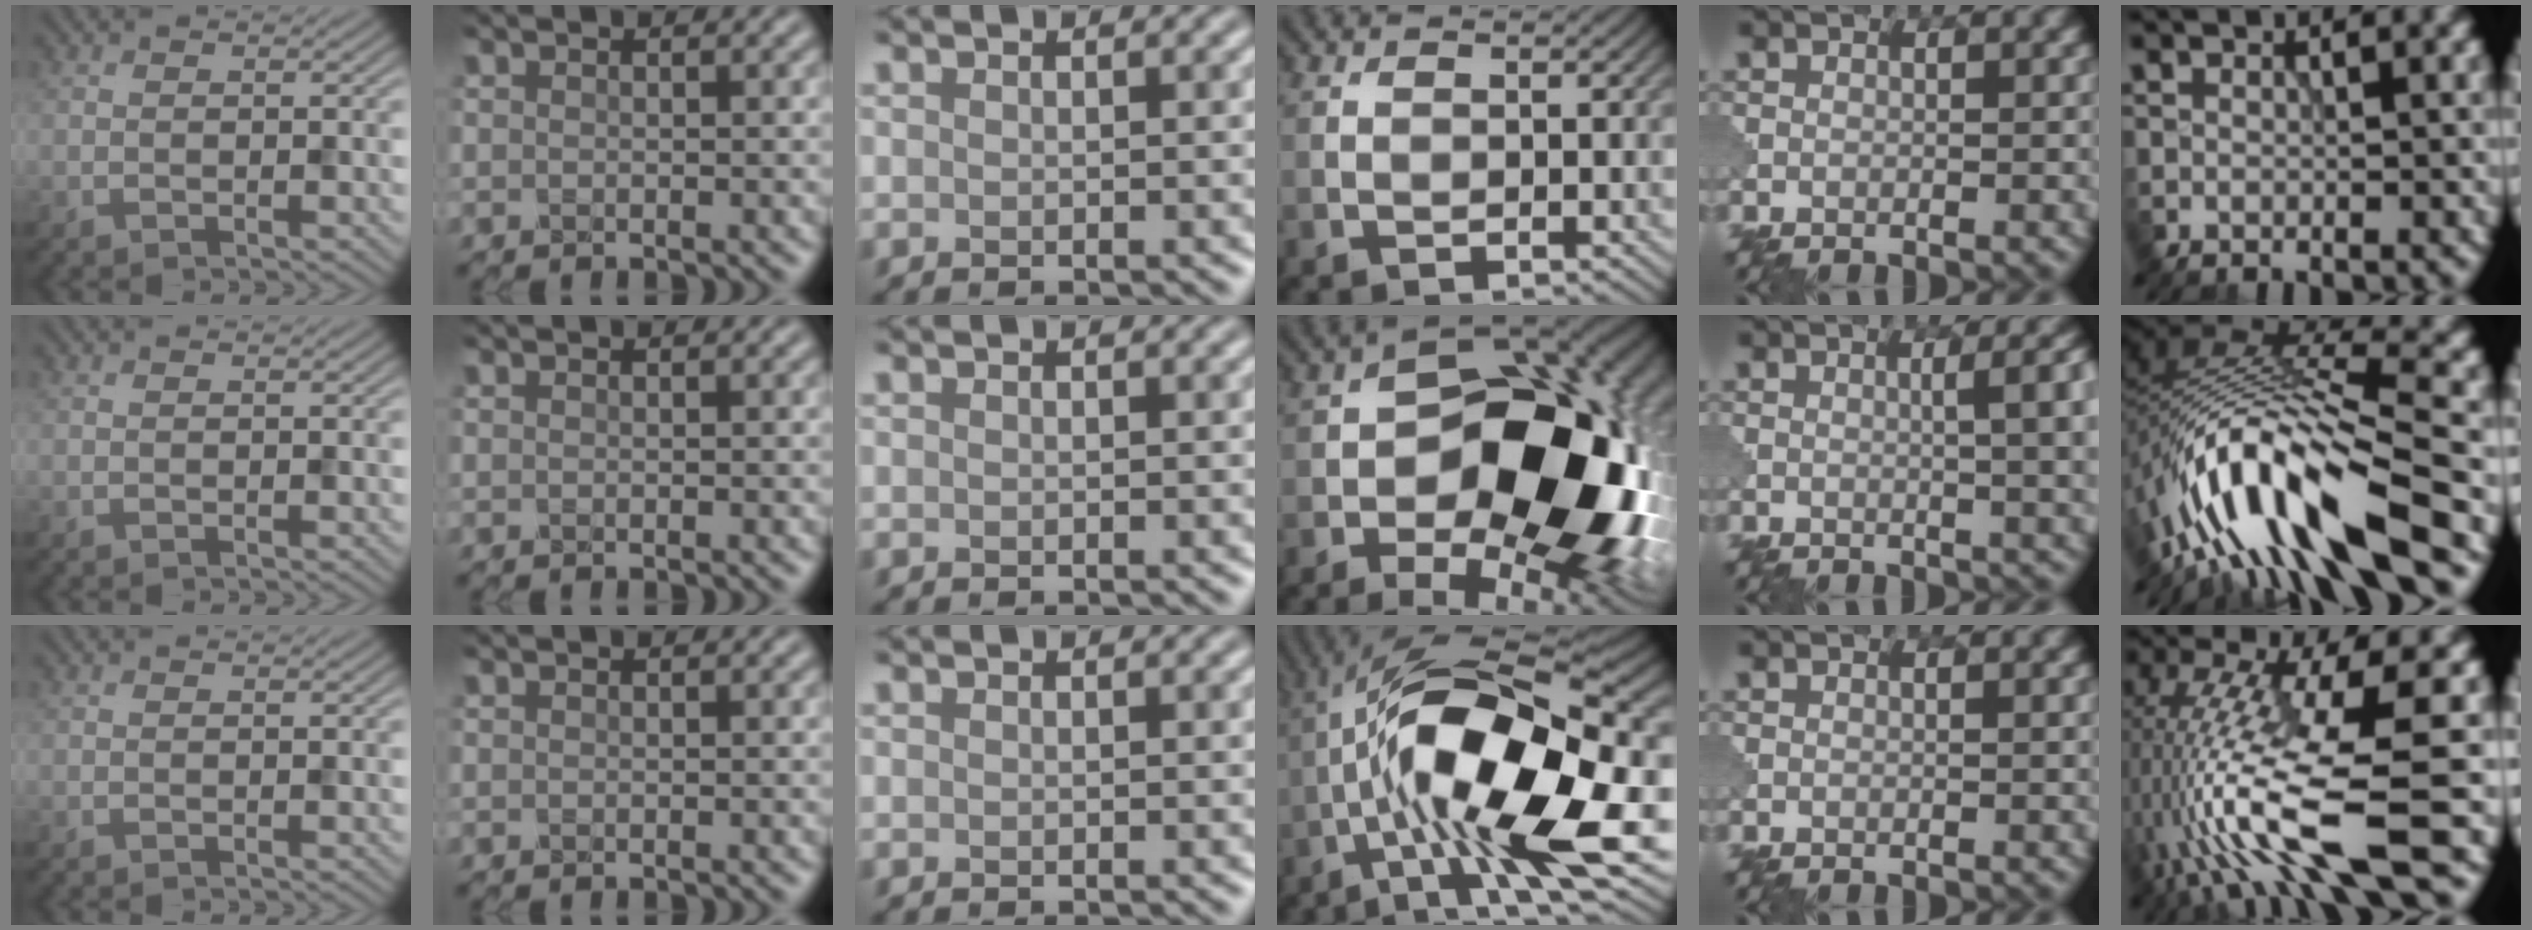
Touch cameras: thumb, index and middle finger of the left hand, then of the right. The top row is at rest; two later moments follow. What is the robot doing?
{"motion": "shake", "object": "medicine bottle"}